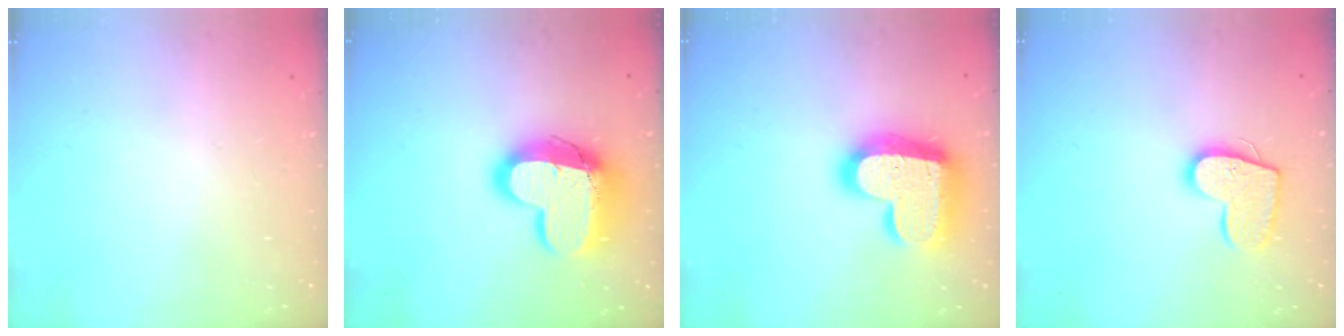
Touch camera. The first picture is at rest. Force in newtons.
{"total": 17.2, "press": 17.1, "slide": 1.5}
{"total": 22.1, "press": 22.0, "slide": 1.5}
{"total": 13.0, "press": 13.0, "slide": 0.9}